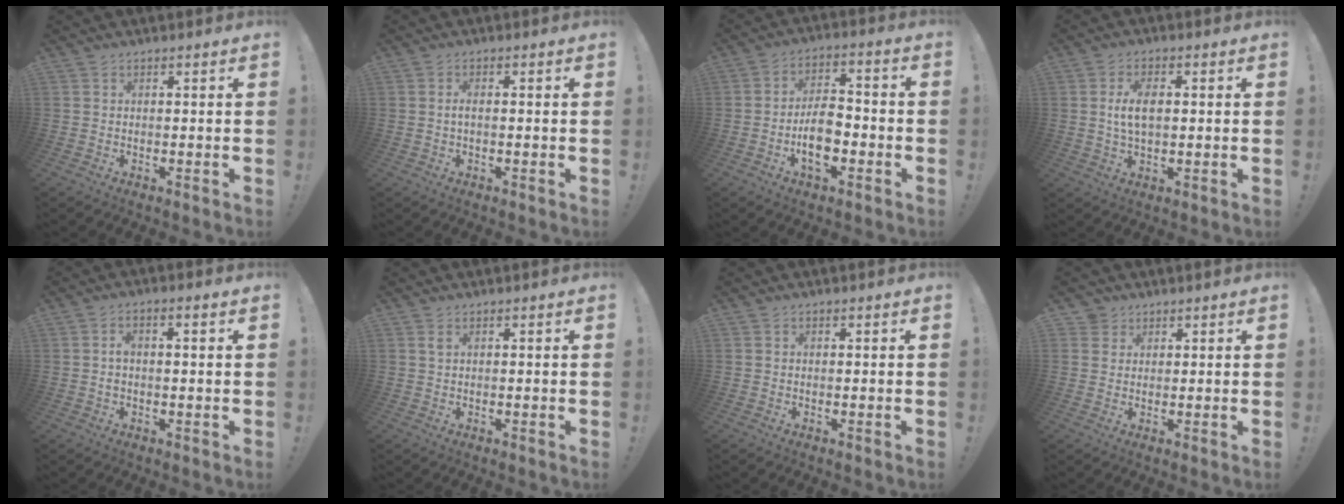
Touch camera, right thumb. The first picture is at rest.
{"total": 1.5, "force": [-0.3, 0.5, 1.4], "torque": [-0.032, 0.007, -0.004]}
{"total": 10.7, "force": [-3.9, 5.6, 8.2], "torque": [-0.142, 0.015, -0.069]}
{"total": 5.1, "force": [1.0, 2.7, 4.2], "torque": [-0.073, -0.002, 0.012]}
{"total": 3.1, "force": [-0.5, 1.0, 2.9], "torque": [-0.057, 0.009, -0.008]}
{"total": 1.0, "force": [0.5, 0.5, 0.7], "torque": [-0.014, 0.000, 0.008]}
{"total": 0.0}
{"total": 3.0, "force": [2.0, 2.2, 0.3], "torque": [-0.008, -0.007, 0.037]}